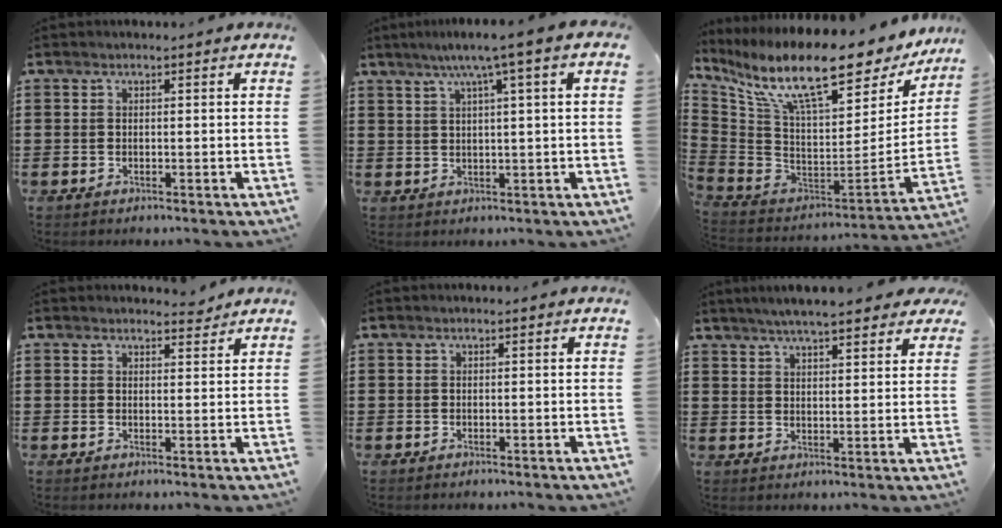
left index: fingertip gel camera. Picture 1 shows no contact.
{"total": 4.9, "force": [2.1, -0.6, 4.4], "torque": [-0.090, -0.002, 0.031]}
{"total": 15.6, "force": [10.1, 3.4, 11.4], "torque": [-0.237, -0.071, 0.164]}
{"total": 2.5, "force": [2.4, 0.5, 0.5], "torque": [-0.008, -0.004, 0.043]}
{"total": 0.0}
{"total": 5.1, "force": [4.6, 0.3, 2.0], "torque": [-0.056, -0.009, 0.082]}